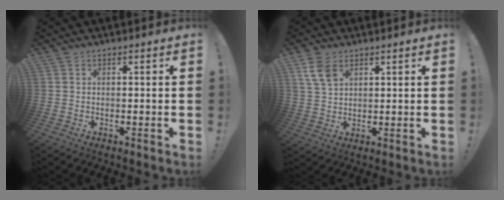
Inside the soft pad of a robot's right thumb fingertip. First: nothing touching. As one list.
[{"total": 6.5, "force": [3.7, 3.8, 3.9], "torque": [-0.075, -0.009, 0.073]}]